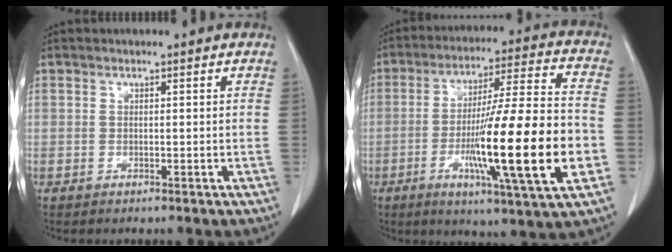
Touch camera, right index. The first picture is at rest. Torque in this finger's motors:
{"motor_torque": [2.07, -0.07, 1.06, 0.21]}